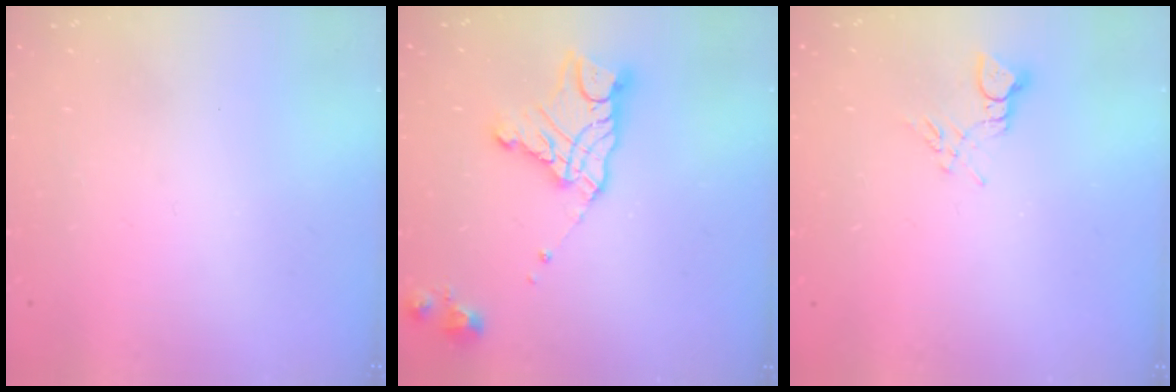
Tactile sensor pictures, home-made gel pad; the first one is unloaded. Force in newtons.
{"total": 14.3, "press": 14.3, "slide": 1.1}
{"total": 4.2, "press": 4.2, "slide": 0.5}